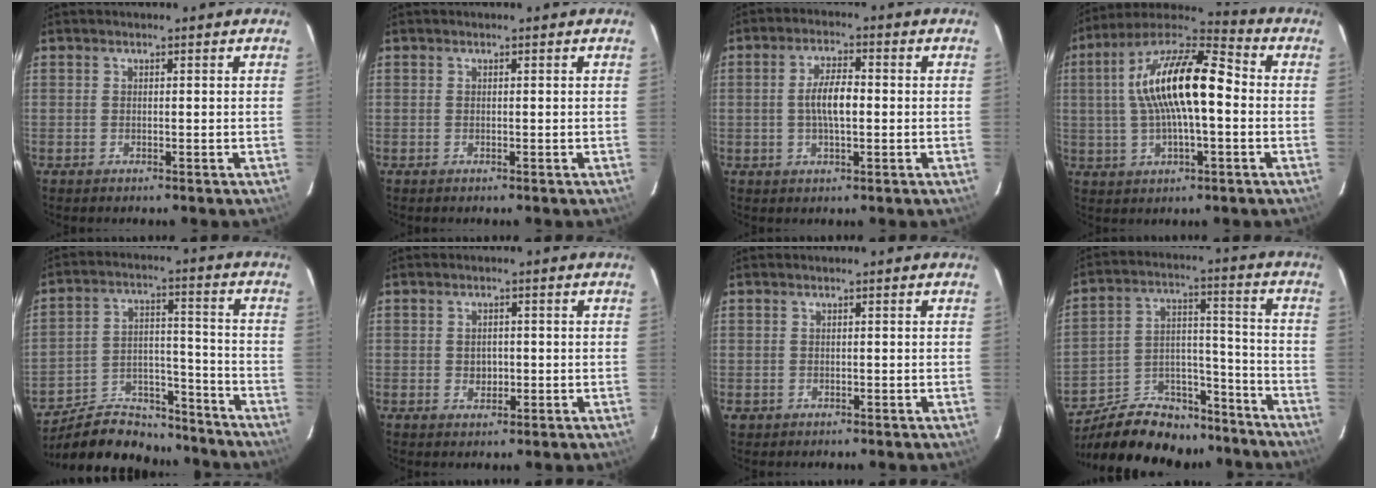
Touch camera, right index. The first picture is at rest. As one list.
[{"total": 0.0}, {"total": 5.7, "force": [-0.3, 2.0, 5.4], "torque": [-0.102, 0.007, -0.004]}, {"total": 17.5, "force": [0.8, 5.9, 16.5], "torque": [-0.302, 0.021, 0.002]}, {"total": 17.6, "force": [-15.4, 6.9, 4.8], "torque": [-0.104, 0.041, -0.228]}, {"total": 2.7, "force": [-0.3, 2.3, 1.5], "torque": [-0.024, 0.003, -0.003]}, {"total": 1.2, "force": [-0.3, 1.1, 0.1], "torque": [-0.001, 0.001, -0.002]}, {"total": 20.5, "force": [-16.8, 9.4, 7.0], "torque": [-0.141, 0.057, -0.242]}]